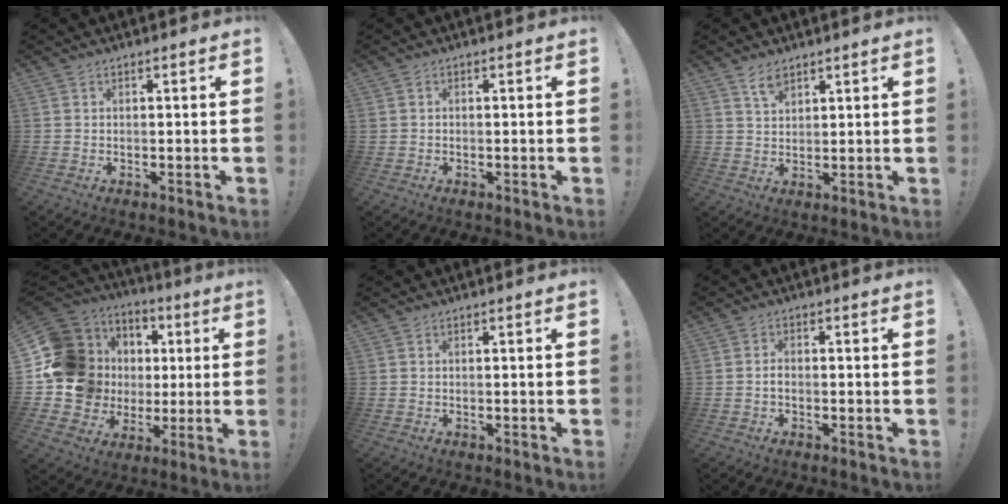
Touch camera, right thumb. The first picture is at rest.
{"total": 0.8, "force": [-0.5, 0.6, 0.3], "torque": [-0.011, 0.005, -0.007]}
{"total": 4.1, "force": [3.0, 1.9, 2.0], "torque": [-0.029, -0.017, 0.054]}
{"total": 17.8, "force": [2.6, 16.0, 7.4], "torque": [-0.123, -0.009, 0.092]}
{"total": 0.0}
{"total": 1.8, "force": [-0.9, 0.8, 1.3], "torque": [-0.029, 0.007, -0.015]}